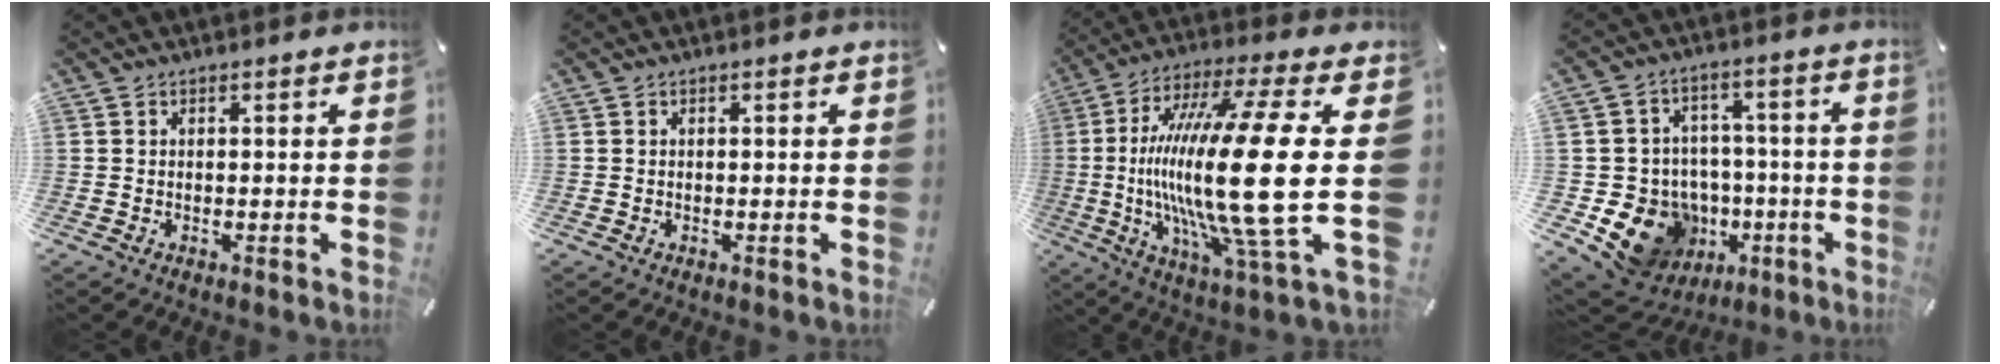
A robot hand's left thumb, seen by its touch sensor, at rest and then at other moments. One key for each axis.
{"total": 0.0}
{"total": 29.7, "fx": -1.3, "fy": 4.4, "fz": 29.4, "tx": -0.585, "ty": -0.031, "tz": -0.036}
{"total": 14.3, "fx": -5.2, "fy": 12.4, "fz": 4.8, "tx": -0.075, "ty": 0.027, "tz": -0.067}